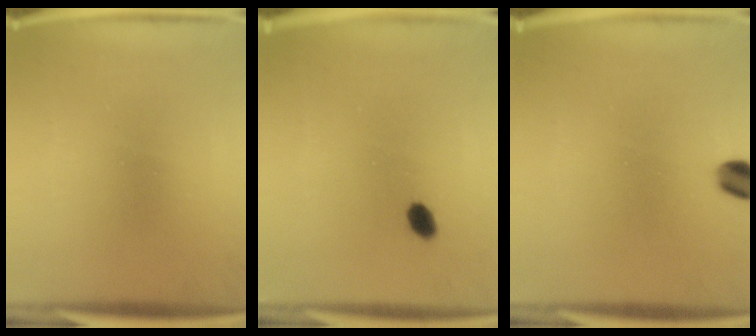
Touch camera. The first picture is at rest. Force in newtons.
{"total": 2.4}
{"total": 4.3}